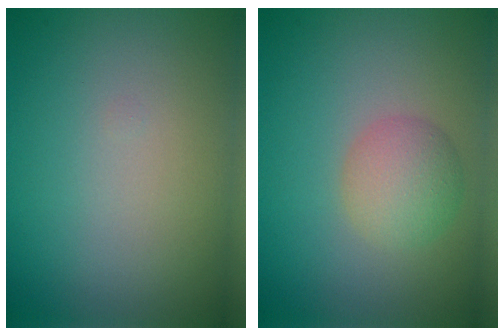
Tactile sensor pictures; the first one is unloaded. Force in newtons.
{"total": 3.0, "press": 3.0, "slide": 0.0}